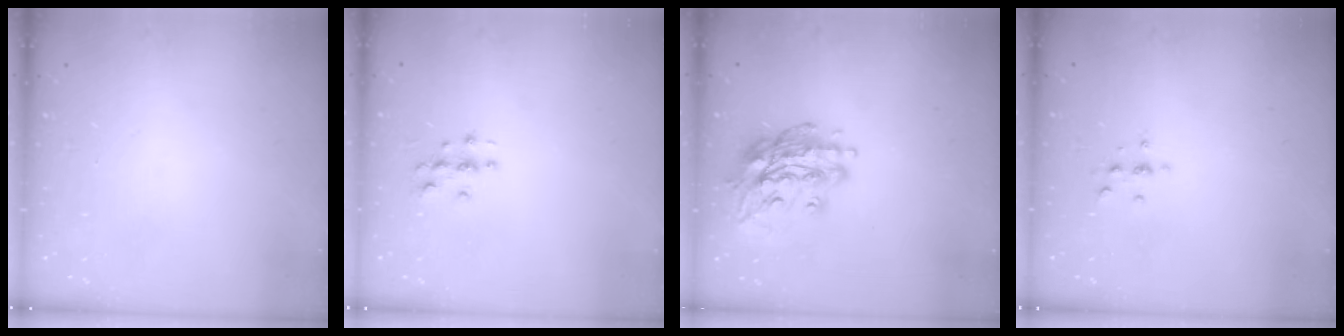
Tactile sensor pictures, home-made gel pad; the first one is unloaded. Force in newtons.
{"total": 2.8, "press": 2.8, "slide": 0.3}
{"total": 15.3, "press": 15.3, "slide": 0.8}
{"total": 2.2, "press": 2.1, "slide": 0.2}